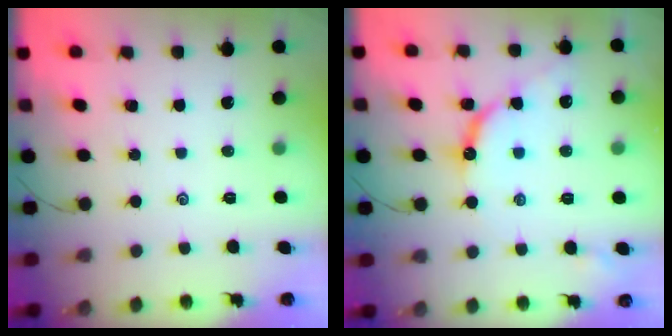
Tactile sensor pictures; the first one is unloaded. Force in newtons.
{"total": 9.4, "press": 9.4, "slide": 0.8}